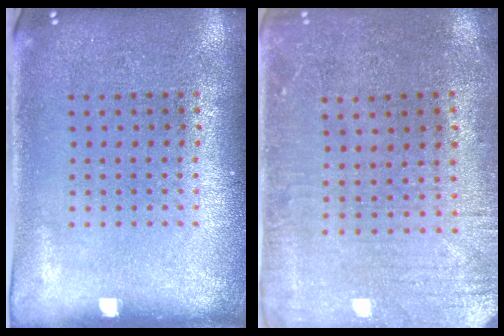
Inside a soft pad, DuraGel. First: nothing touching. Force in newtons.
{"total": 0.6, "press": 0.4, "slide": 0.4}